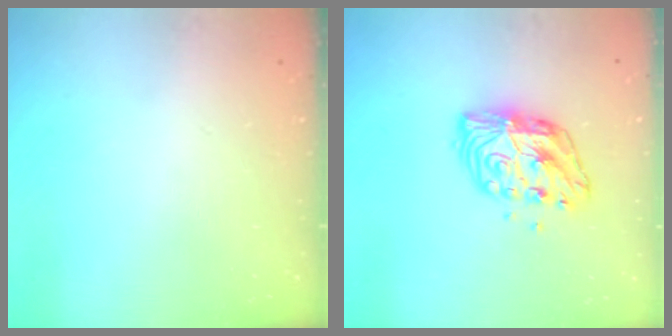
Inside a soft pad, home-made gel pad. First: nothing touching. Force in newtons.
{"total": 11.3, "press": 11.3, "slide": 0.7}